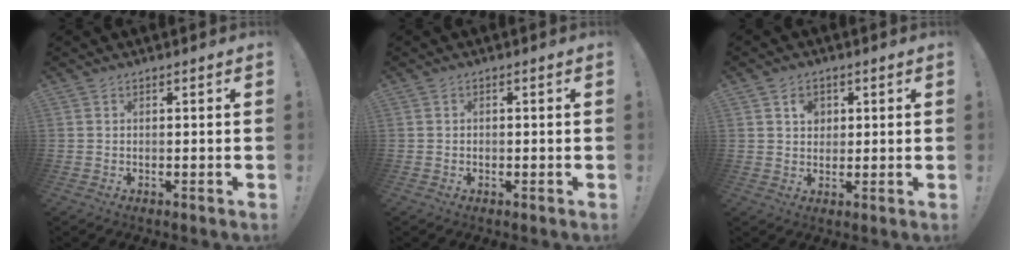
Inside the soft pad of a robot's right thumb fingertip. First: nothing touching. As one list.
[{"total": 0.9, "force": [-0.5, 0.7, 0.3], "torque": [-0.004, 0.004, -0.008]}, {"total": 4.2, "force": [1.6, 3.6, 1.6], "torque": [-0.007, -0.008, 0.023]}]